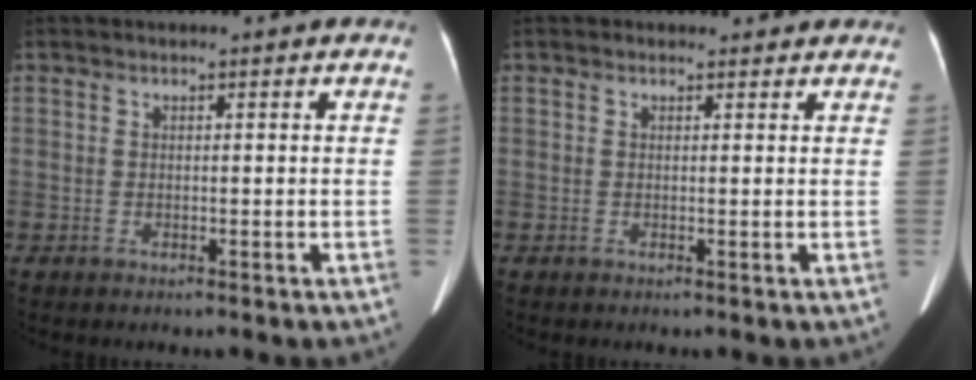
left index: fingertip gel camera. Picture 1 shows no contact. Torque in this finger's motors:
{"motor_torque": [-0.01, -0.22, -0.03, -0.02]}